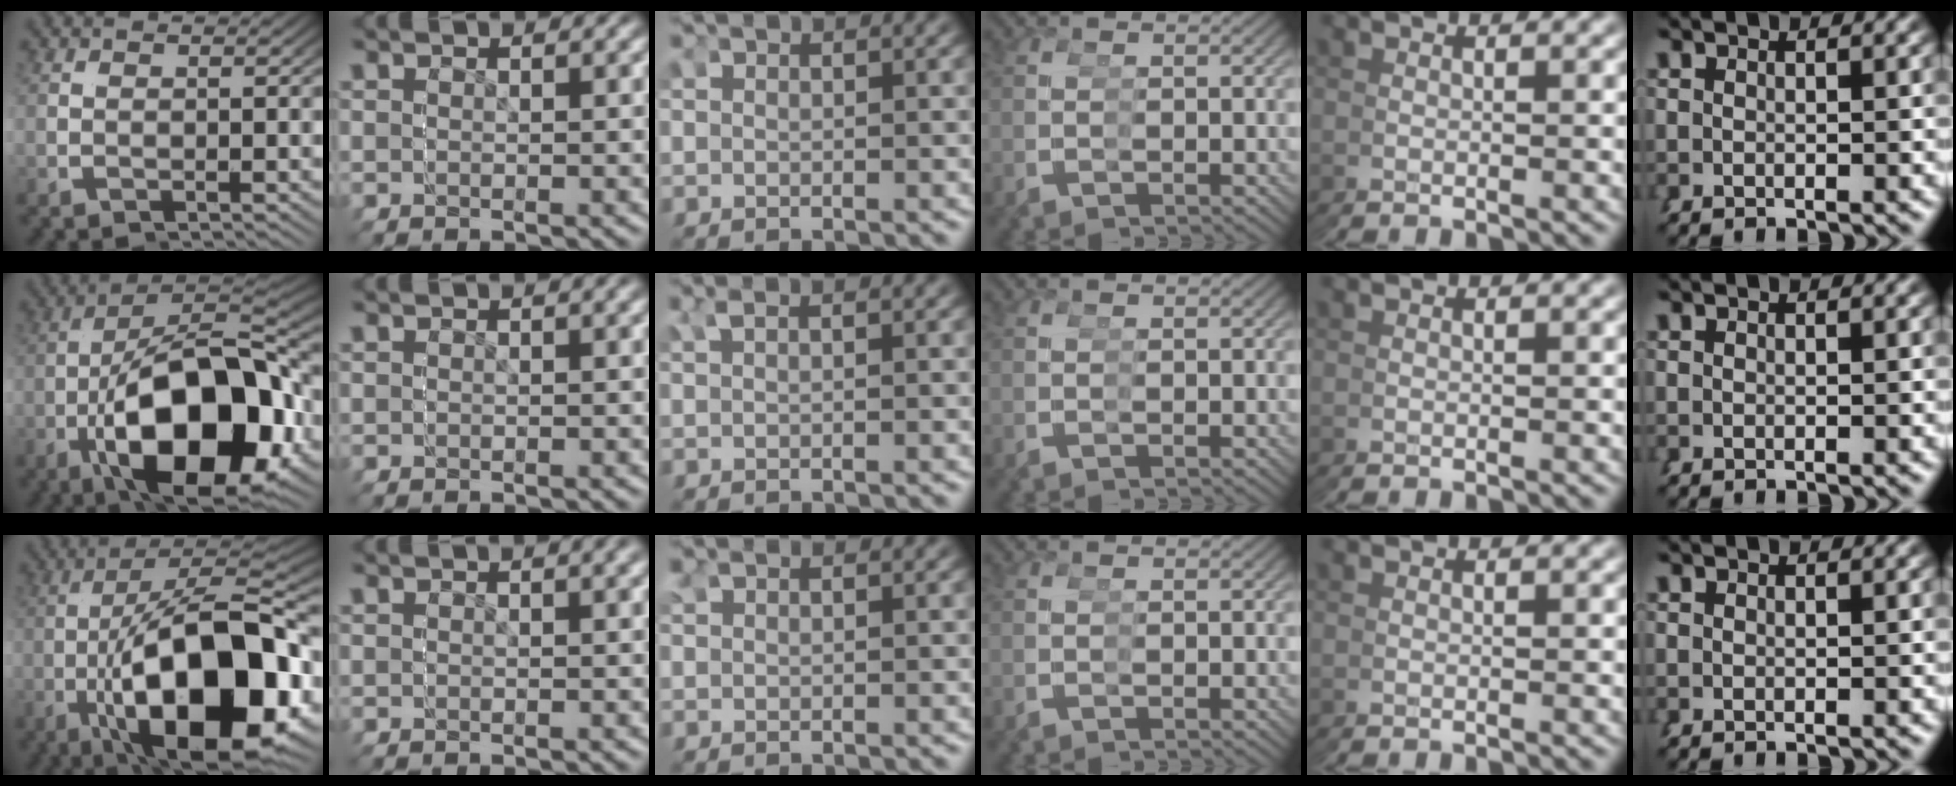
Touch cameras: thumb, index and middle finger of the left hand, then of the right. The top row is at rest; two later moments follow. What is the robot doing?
{"motion": "grasp_and_lifting", "object": "screwdriver"}